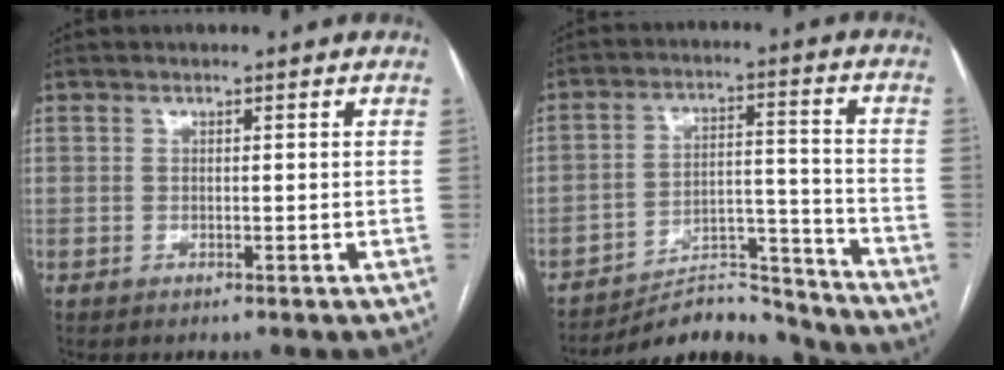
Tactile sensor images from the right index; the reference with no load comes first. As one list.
[{"total": 11.7, "force": [-11.5, 2.2, 0.4], "torque": [0.008, 0.048, -0.180]}]